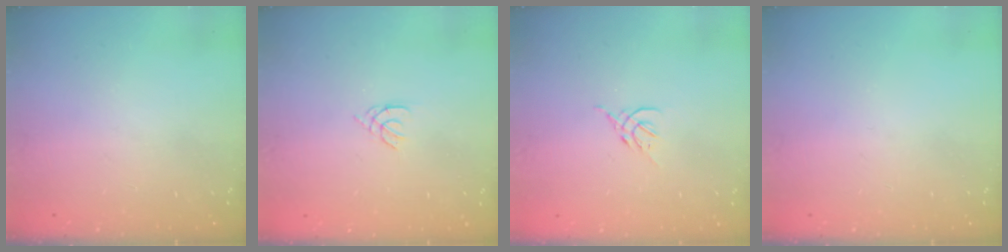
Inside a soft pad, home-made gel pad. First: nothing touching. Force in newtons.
{"total": 1.1, "press": 1.0, "slide": 0.3}
{"total": 2.6, "press": 2.5, "slide": 0.8}
{"total": 0.0}